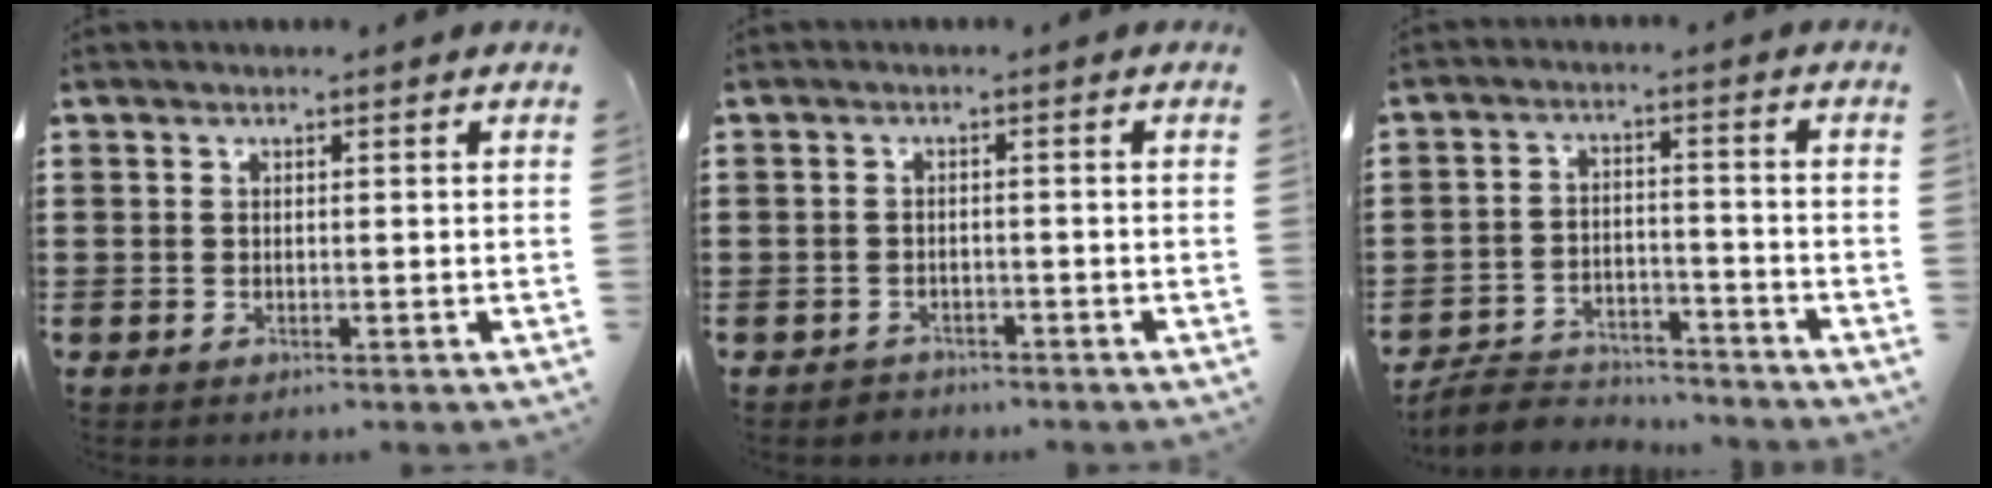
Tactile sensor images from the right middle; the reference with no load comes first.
{"total": 1.4, "force": [-1.3, 0.5, -0.2], "torque": [-0.002, 0.003, -0.030]}
{"total": 5.6, "force": [-5.4, 1.2, 0.8], "torque": [-0.025, 0.009, -0.111]}